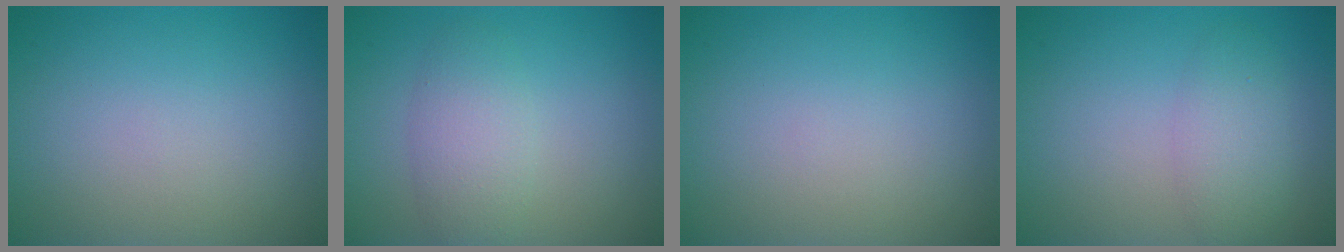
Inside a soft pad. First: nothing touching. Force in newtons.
{"total": 3.1, "press": 3.1, "slide": 0.1}
{"total": 0.0}
{"total": 2.8, "press": 2.8, "slide": 0.1}